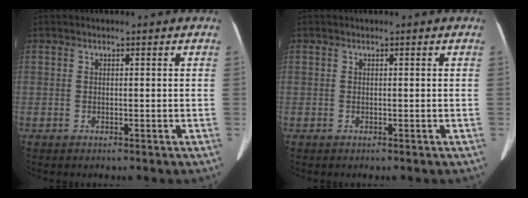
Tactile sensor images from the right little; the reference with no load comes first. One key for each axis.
{"total": 0.0}